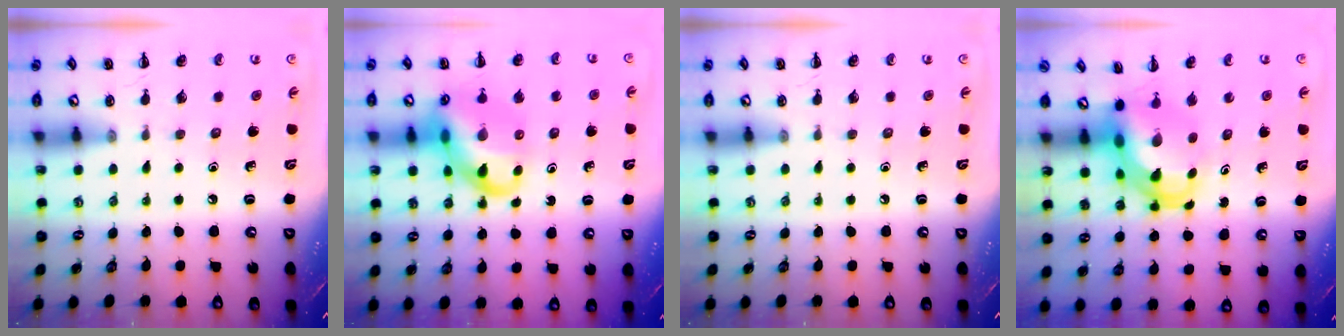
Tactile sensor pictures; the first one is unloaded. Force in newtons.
{"total": 15.3, "press": 15.0, "slide": 3.0}
{"total": 0.0}
{"total": 6.3, "press": 6.1, "slide": 1.5}